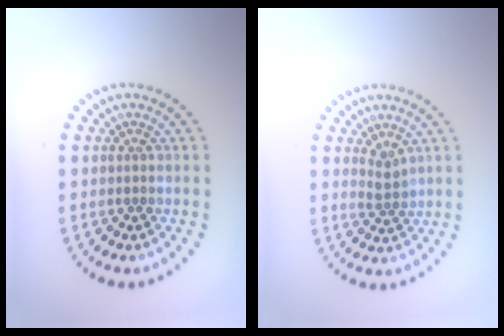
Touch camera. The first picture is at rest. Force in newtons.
{"total": 1.6, "press": 1.2, "slide": 1.1}